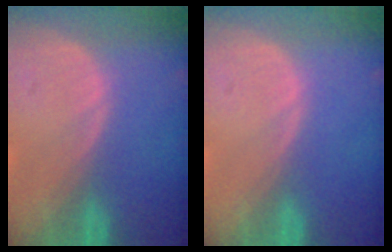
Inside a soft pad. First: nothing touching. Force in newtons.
{"total": 0.0}